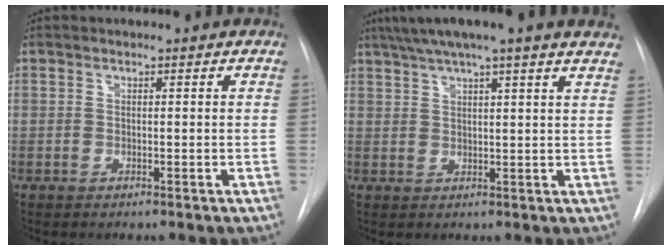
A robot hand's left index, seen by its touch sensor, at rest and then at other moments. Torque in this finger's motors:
{"motor_torque": [1.07, -1.07, 0.49, 0.18]}